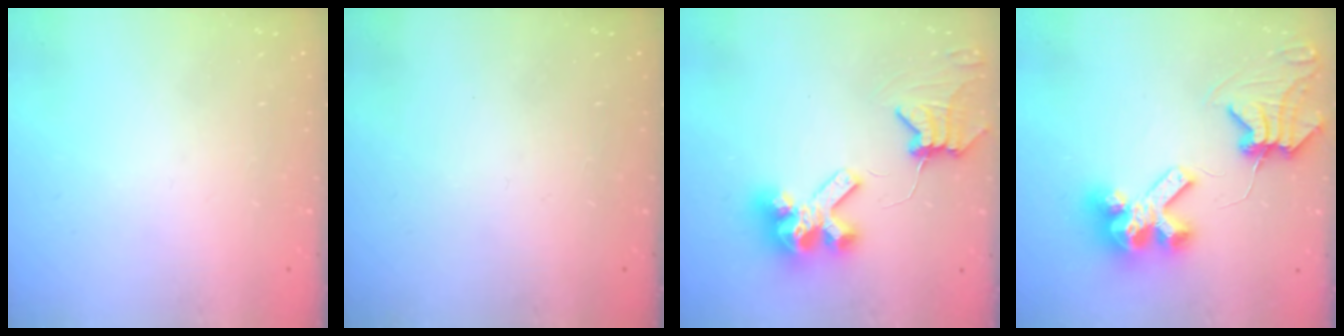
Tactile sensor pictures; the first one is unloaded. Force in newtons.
{"total": 0.0}
{"total": 10.6, "press": 10.5, "slide": 1.4}
{"total": 11.3, "press": 11.2, "slide": 1.3}